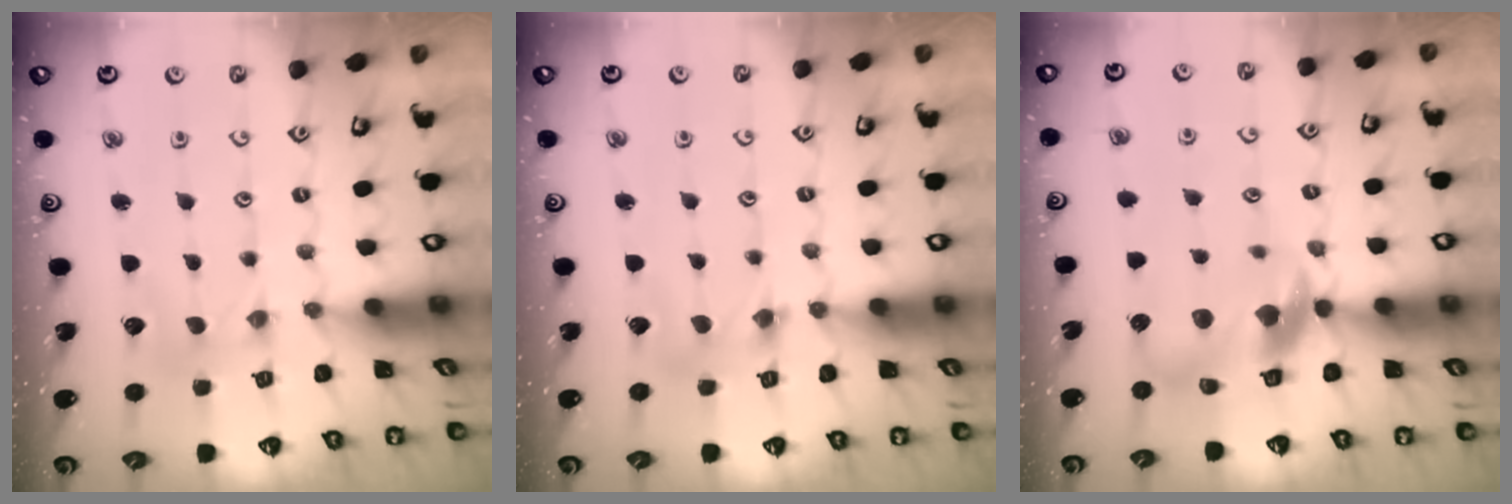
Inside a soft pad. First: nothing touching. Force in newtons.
{"total": 3.4, "press": 3.4, "slide": 0.3}
{"total": 12.5, "press": 12.4, "slide": 1.9}